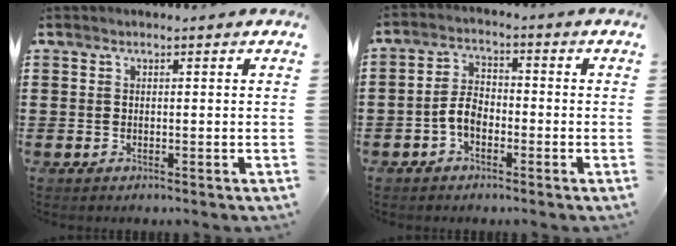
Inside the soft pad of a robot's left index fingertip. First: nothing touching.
{"total": 4.4, "force": [-1.9, 2.5, 3.0], "torque": [-0.076, 0.003, -0.044]}